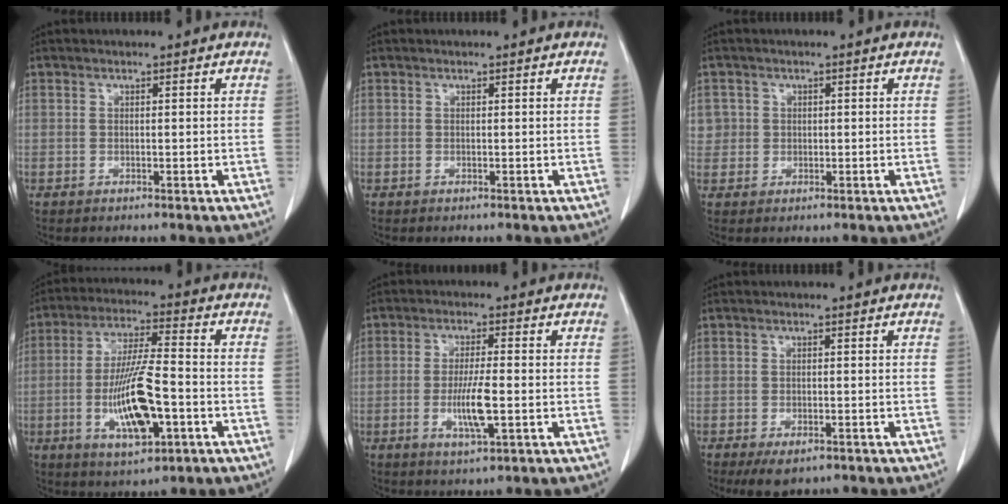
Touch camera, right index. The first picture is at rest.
{"total": 0.0}
{"total": 2.6, "force": [0.5, 2.6, 0.0], "torque": [0.019, 0.004, 0.007]}
{"total": 12.6, "force": [-3.4, 2.8, 11.8], "torque": [-0.229, -0.006, -0.055]}
{"total": 6.3, "force": [-1.4, 0.7, 6.1], "torque": [-0.117, -0.011, -0.025]}
{"total": 4.0, "force": [-2.7, 1.7, 2.4], "torque": [-0.039, -0.008, -0.036]}